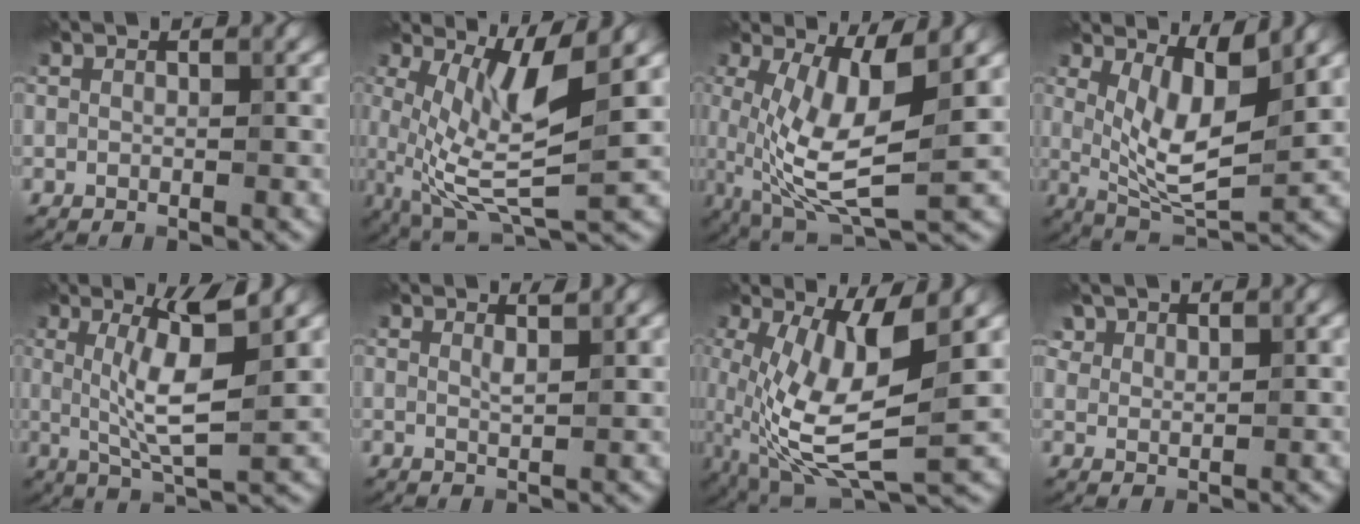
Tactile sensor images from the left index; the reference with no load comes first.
{"total": 7.0, "force": [1.3, 1.6, 6.7], "torque": [-0.135, -0.013, 0.029]}
{"total": 7.3, "force": [0.4, 1.8, 7.1], "torque": [-0.142, -0.011, 0.012]}
{"total": 5.1, "force": [2.0, 1.2, 4.6], "torque": [-0.091, -0.019, 0.040]}
{"total": 5.2, "force": [1.4, 0.3, 5.0], "torque": [-0.102, -0.007, 0.030]}
{"total": 0.9, "force": [0.8, -0.5, 0.1], "torque": [-0.006, -0.001, 0.013]}
{"total": 8.7, "force": [-0.2, 2.4, 8.3], "torque": [-0.173, -0.013, -0.001]}
{"total": 1.7, "force": [1.6, 0.7, 0.4], "torque": [-0.016, -0.002, 0.035]}